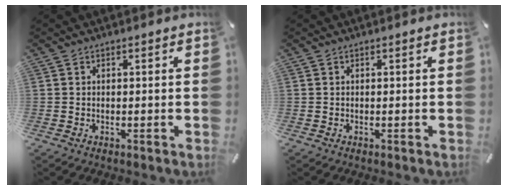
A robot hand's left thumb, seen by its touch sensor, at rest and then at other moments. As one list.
[{"total": 0.0}]